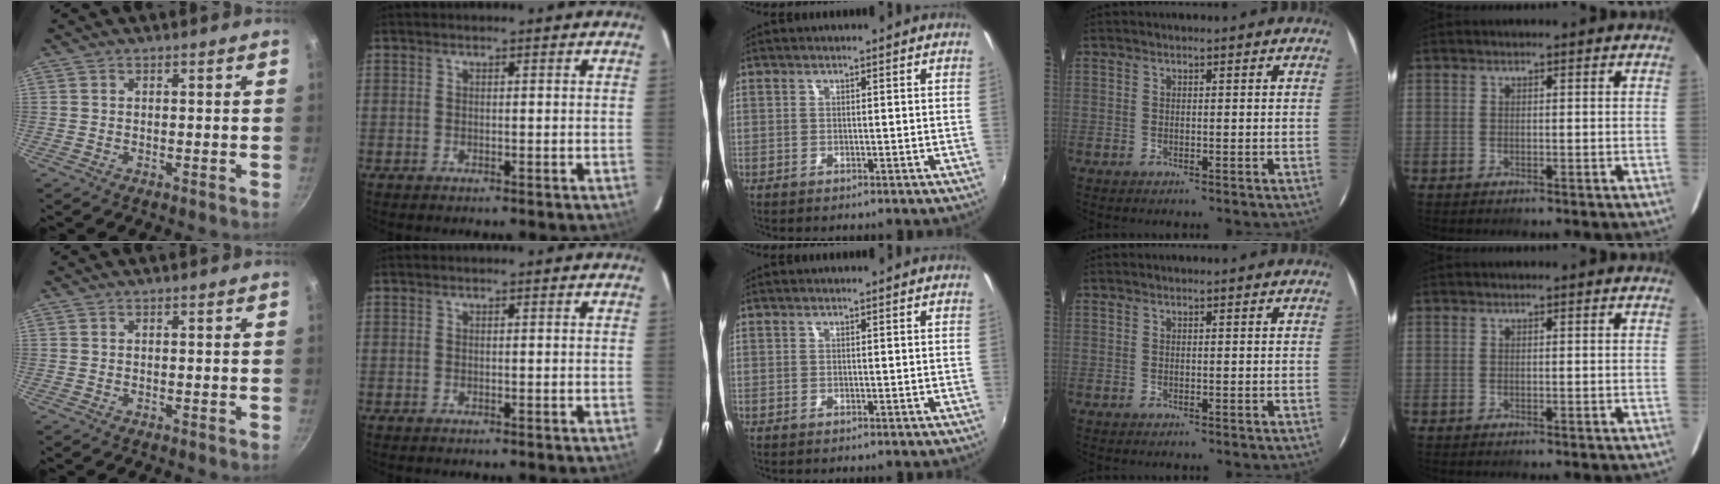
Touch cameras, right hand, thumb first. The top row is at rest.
{}